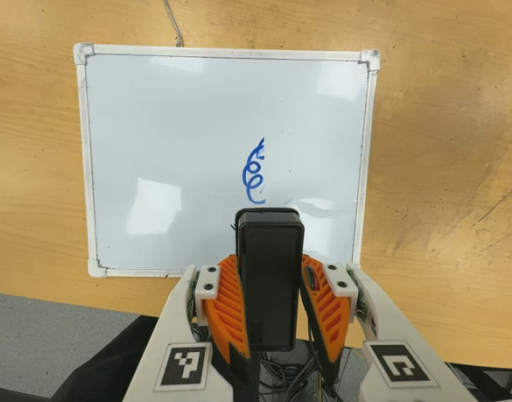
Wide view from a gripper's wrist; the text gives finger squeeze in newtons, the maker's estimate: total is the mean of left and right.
{"total": 6.3, "left": 5.2, "right": 7.3}